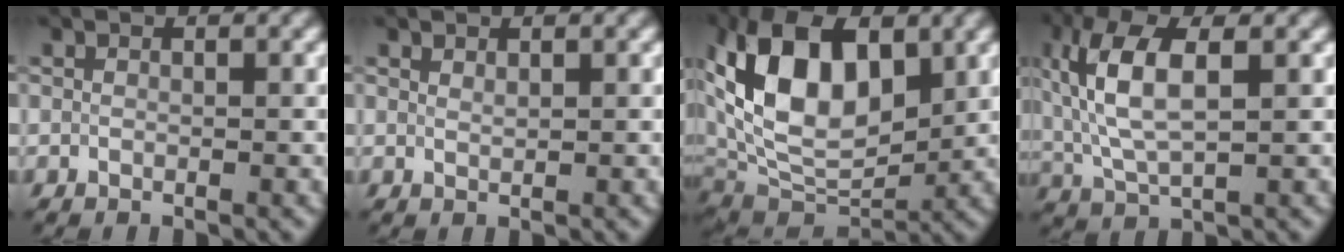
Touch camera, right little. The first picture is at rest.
{"total": 0.7, "force": [0.7, 0.0, 0.1], "torque": [-0.004, 0.004, 0.016]}
{"total": 13.0, "force": [3.6, 7.7, 9.7], "torque": [-0.194, 0.017, 0.064]}
{"total": 7.7, "force": [2.1, 3.2, 6.7], "torque": [-0.163, 0.018, 0.040]}